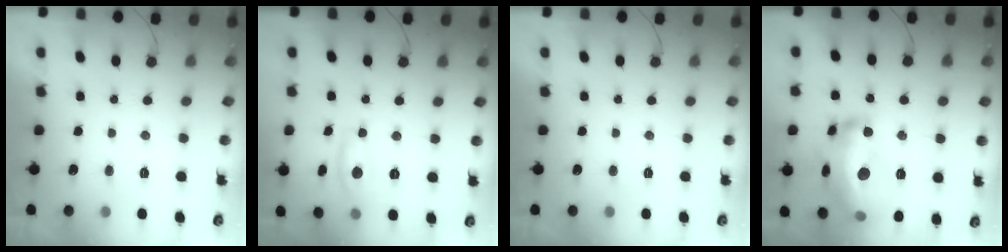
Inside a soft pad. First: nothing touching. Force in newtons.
{"total": 8.2, "press": 8.2, "slide": 0.4}
{"total": 0.0}
{"total": 23.9, "press": 23.8, "slide": 1.5}